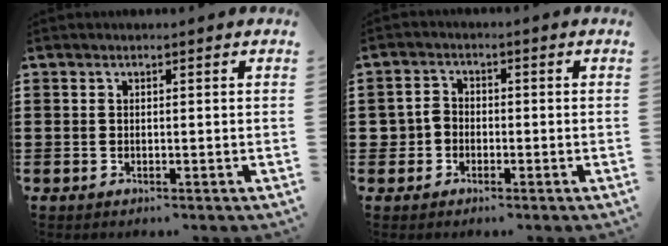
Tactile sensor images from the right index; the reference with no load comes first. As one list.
[{"total": 2.6, "force": [-1.3, 2.2, 0.4], "torque": [-0.025, 0.004, -0.032]}]